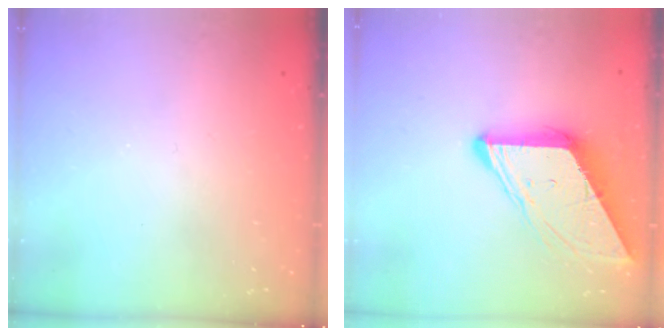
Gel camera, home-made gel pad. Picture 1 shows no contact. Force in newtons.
{"total": 10.3, "press": 10.3, "slide": 0.9}